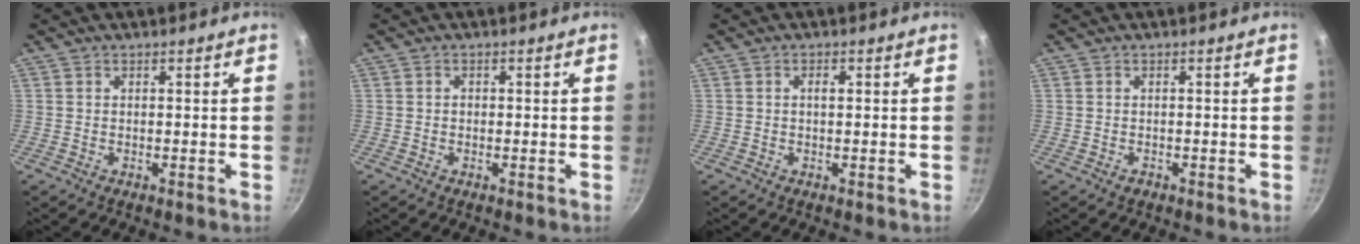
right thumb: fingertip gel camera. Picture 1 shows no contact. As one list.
[{"total": 0.7, "force": [-0.1, 0.6, 0.4], "torque": [-0.005, 0.004, -0.003]}, {"total": 1.4, "force": [0.2, 0.7, 1.3], "torque": [-0.019, 0.004, 0.001]}, {"total": 0.9, "force": [-0.5, 0.6, 0.4], "torque": [-0.007, 0.003, -0.008]}]